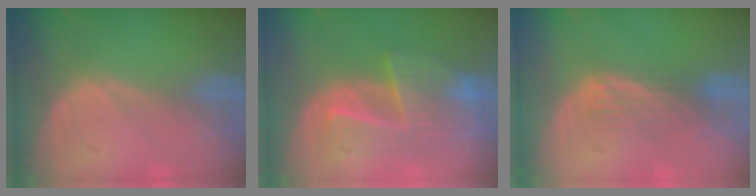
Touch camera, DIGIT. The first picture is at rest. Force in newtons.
{"total": 7.1, "press": 7.1, "slide": 0.3}
{"total": 3.8, "press": 3.2, "slide": 2.0}